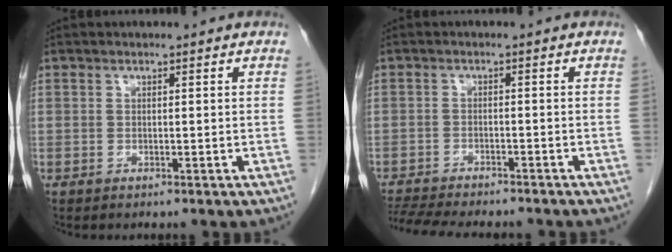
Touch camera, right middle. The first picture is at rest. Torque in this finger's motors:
{"motor_torque": [1.16, -0.98, 0.26, 0.07]}